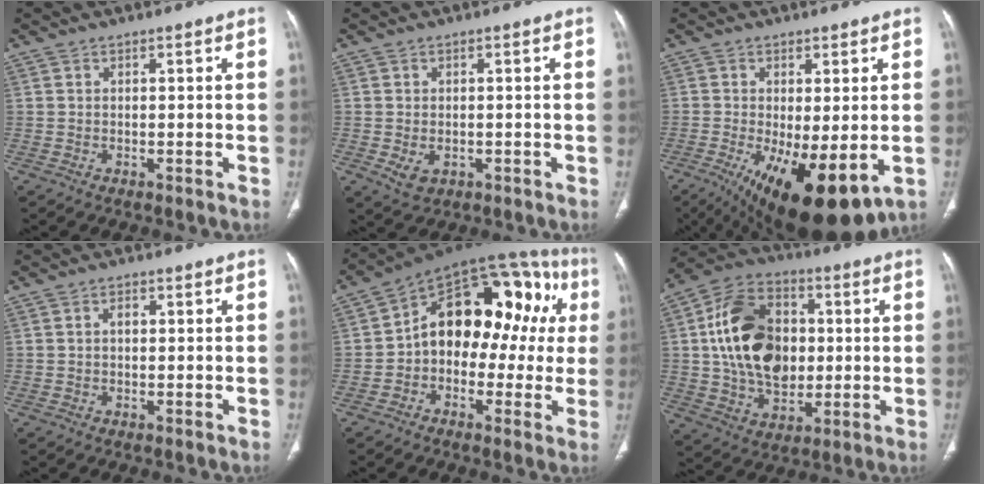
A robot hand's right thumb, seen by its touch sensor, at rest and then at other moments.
{"total": 3.5, "force": [-0.9, 2.5, 2.3], "torque": [-0.040, 0.000, -0.003]}
{"total": 16.5, "force": [-5.3, 6.4, 14.2], "torque": [-0.218, -0.026, -0.064]}
{"total": 1.4, "force": [0.2, 0.9, 1.1], "torque": [-0.018, 0.006, 0.002]}
{"total": 21.0, "force": [1.5, 13.5, 16.1], "torque": [-0.175, 0.058, 0.011]}
{"total": 20.0, "force": [1.7, 14.0, 14.1], "torque": [-0.219, 0.010, 0.033]}